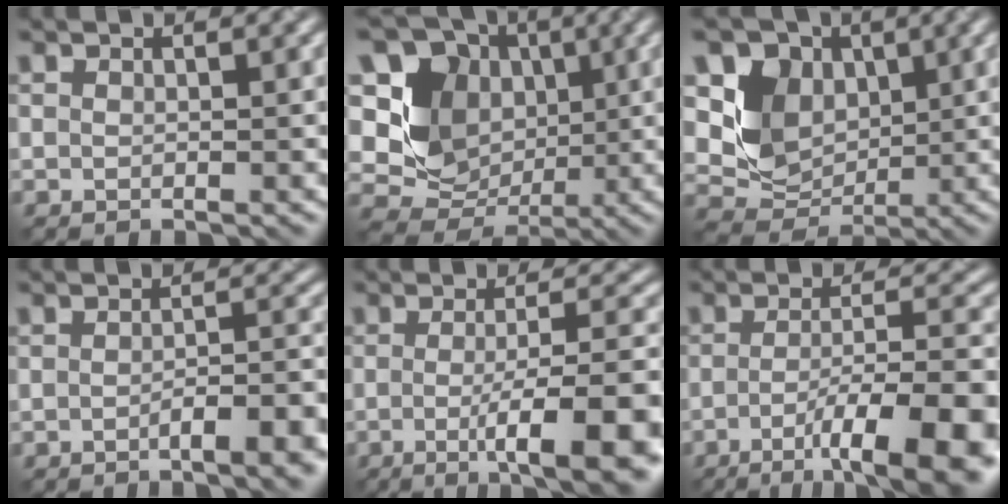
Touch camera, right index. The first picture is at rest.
{"total": 11.7, "force": [2.7, 9.8, 5.8], "torque": [-0.132, 0.027, 0.026]}
{"total": 7.6, "force": [1.9, 6.2, 3.8], "torque": [-0.078, 0.000, 0.024]}
{"total": 5.0, "force": [-2.2, 1.4, 4.3], "torque": [-0.054, 0.003, -0.036]}
{"total": 10.2, "force": [-2.8, 2.4, 9.5], "torque": [-0.109, -0.011, -0.041]}
{"total": 11.9, "force": [-5.0, 3.0, 10.4], "torque": [-0.139, -0.011, -0.070]}